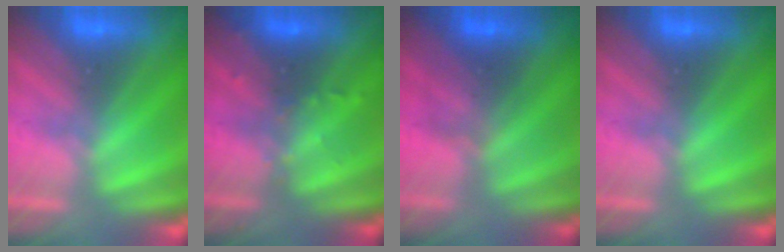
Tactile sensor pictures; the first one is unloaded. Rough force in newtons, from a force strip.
{"total": 2.8}
{"total": 1.7}
{"total": 0.0}